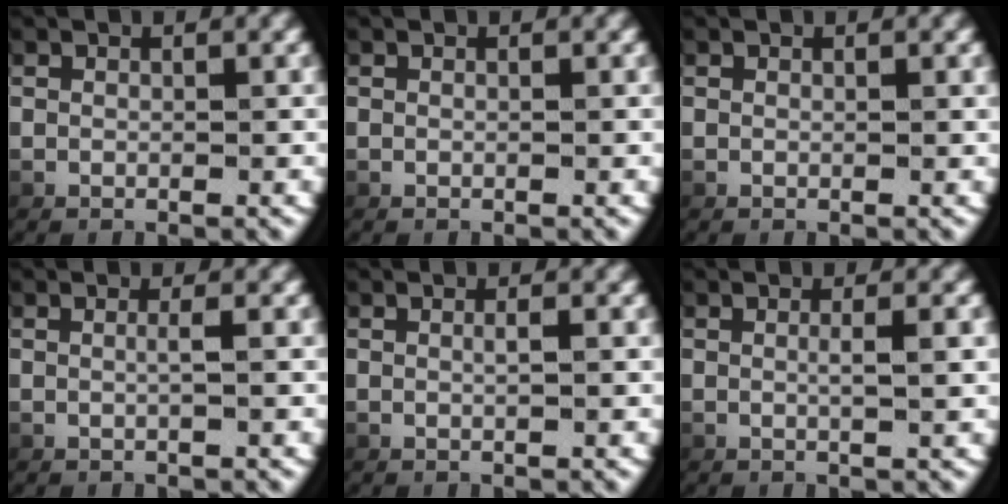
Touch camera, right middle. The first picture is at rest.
{"total": 0.0}
{"total": 0.0}
{"total": 0.9, "force": [-0.1, -0.5, 0.8], "torque": [-0.019, -0.001, 0.003]}
{"total": 0.7, "force": [0.0, -0.3, 0.6], "torque": [-0.013, -0.003, 0.003]}
{"total": 1.4, "force": [0.2, -0.4, 1.3], "torque": [-0.024, -0.001, 0.007]}